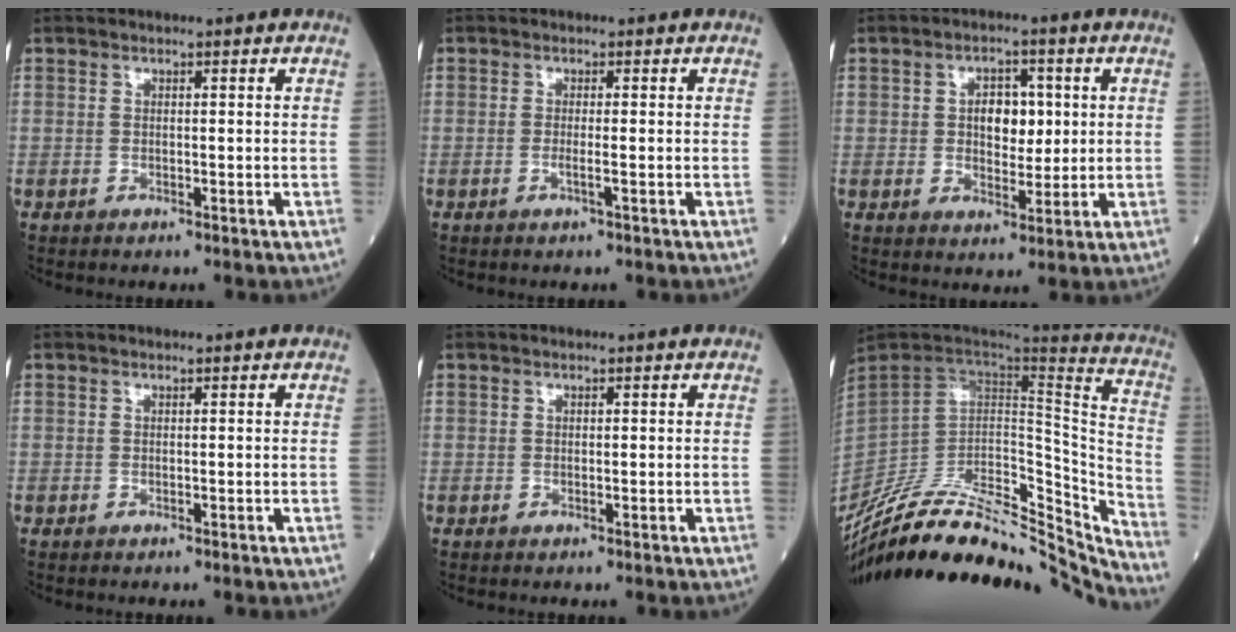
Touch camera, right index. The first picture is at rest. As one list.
[{"total": 1.2, "force": [-0.4, -0.3, 1.1], "torque": [-0.023, -0.001, -0.011]}, {"total": 5.5, "force": [0.9, 3.2, 4.4], "torque": [-0.065, 0.010, 0.018]}, {"total": 0.0}, {"total": 0.0}, {"total": 36.3, "force": [-32.0, 8.4, 14.9], "torque": [-0.213, -0.024, -0.467]}]